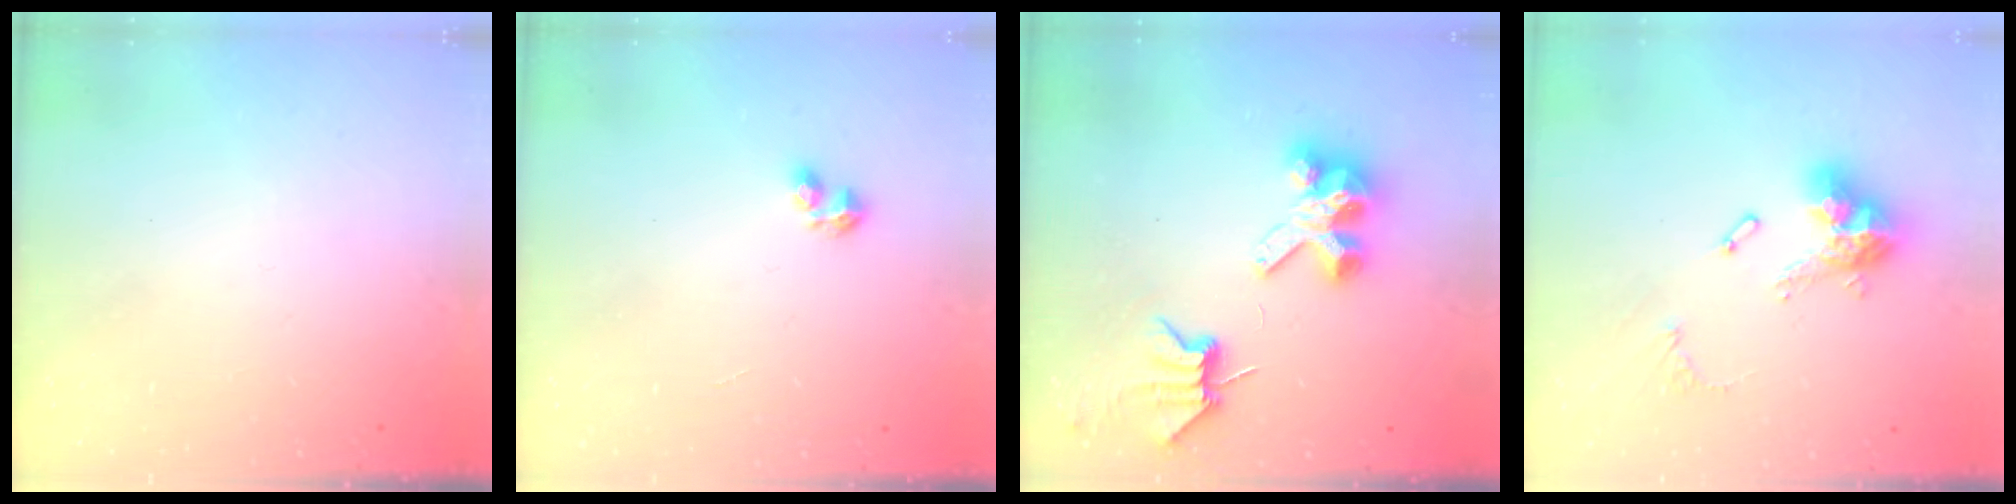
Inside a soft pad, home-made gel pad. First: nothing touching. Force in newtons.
{"total": 2.9, "press": 2.8, "slide": 0.5}
{"total": 6.7, "press": 6.7, "slide": 0.7}
{"total": 13.4, "press": 13.3, "slide": 1.4}